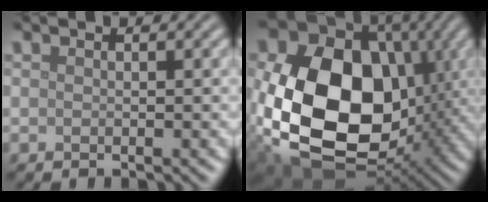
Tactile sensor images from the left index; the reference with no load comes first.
{"total": 19.7, "force": [-0.3, 14.7, 13.1], "torque": [-0.279, -0.048, 0.008]}